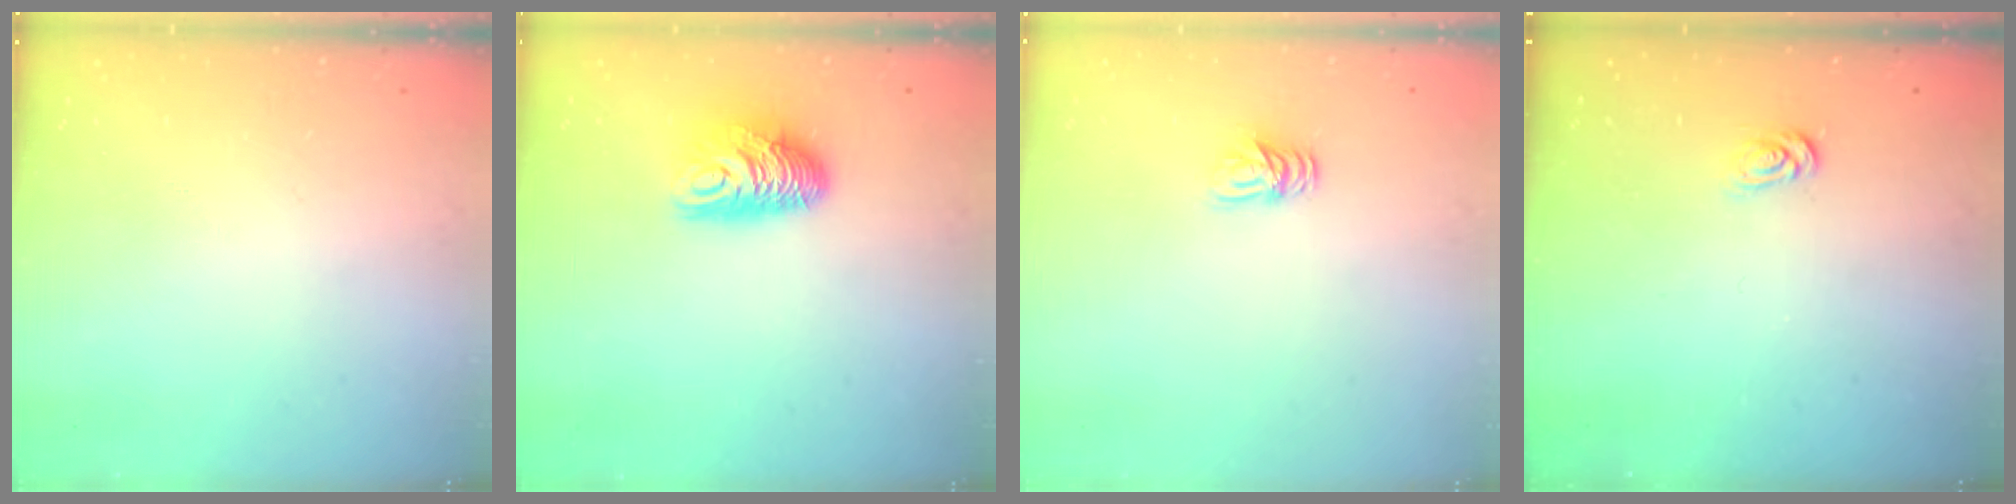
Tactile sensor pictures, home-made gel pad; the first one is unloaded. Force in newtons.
{"total": 10.0, "press": 10.0, "slide": 0.5}
{"total": 5.3, "press": 5.3, "slide": 0.6}
{"total": 2.7, "press": 2.7, "slide": 0.3}